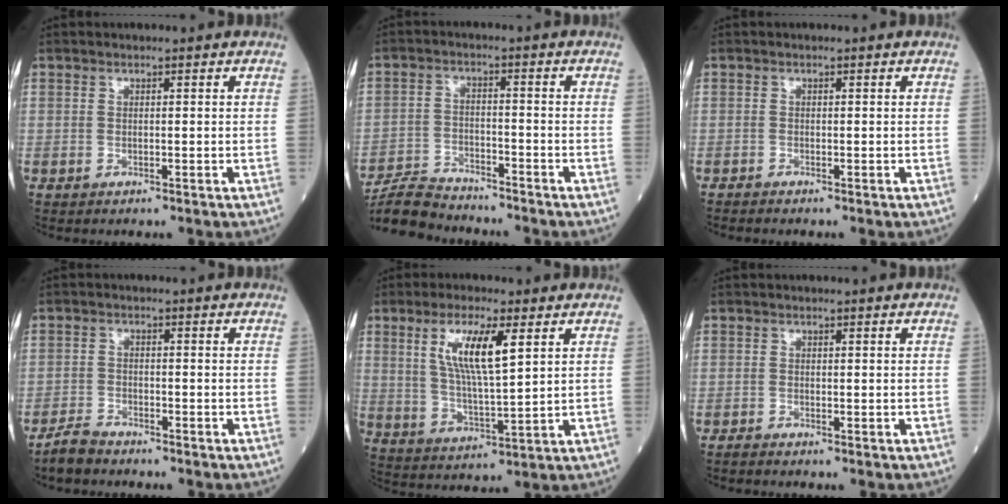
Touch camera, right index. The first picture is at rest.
{"total": 8.1, "force": [-8.0, 0.7, 0.7], "torque": [-0.021, -0.005, -0.150]}
{"total": 0.7, "force": [-0.7, 0.0, 0.1], "torque": [-0.006, -0.001, -0.016]}
{"total": 3.2, "force": [-3.0, 0.7, 0.7], "torque": [-0.018, -0.005, -0.060]}
{"total": 9.5, "force": [3.6, 1.5, 8.7], "torque": [-0.170, 0.001, 0.071]}
{"total": 0.9, "force": [-0.9, 0.0, 0.1], "torque": [-0.009, -0.001, -0.019]}